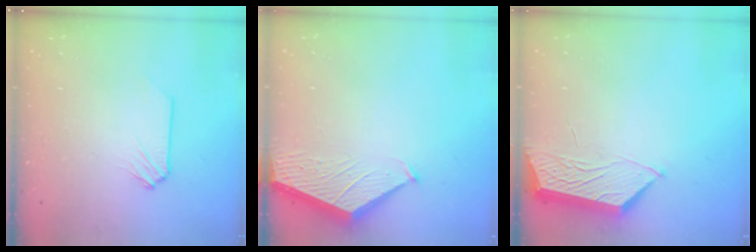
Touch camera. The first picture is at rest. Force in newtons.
{"total": 1.8, "press": 1.8, "slide": 0.2}
{"total": 4.9, "press": 4.8, "slide": 0.6}